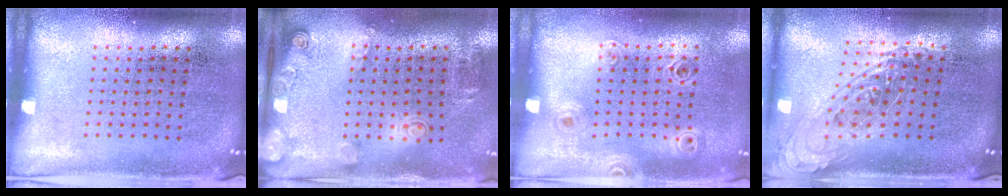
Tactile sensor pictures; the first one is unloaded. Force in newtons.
{"total": 1.9, "press": 1.3, "slide": 1.4}
{"total": 0.9, "press": 0.9, "slide": 0.1}
{"total": 1.1, "press": 1.0, "slide": 0.4}